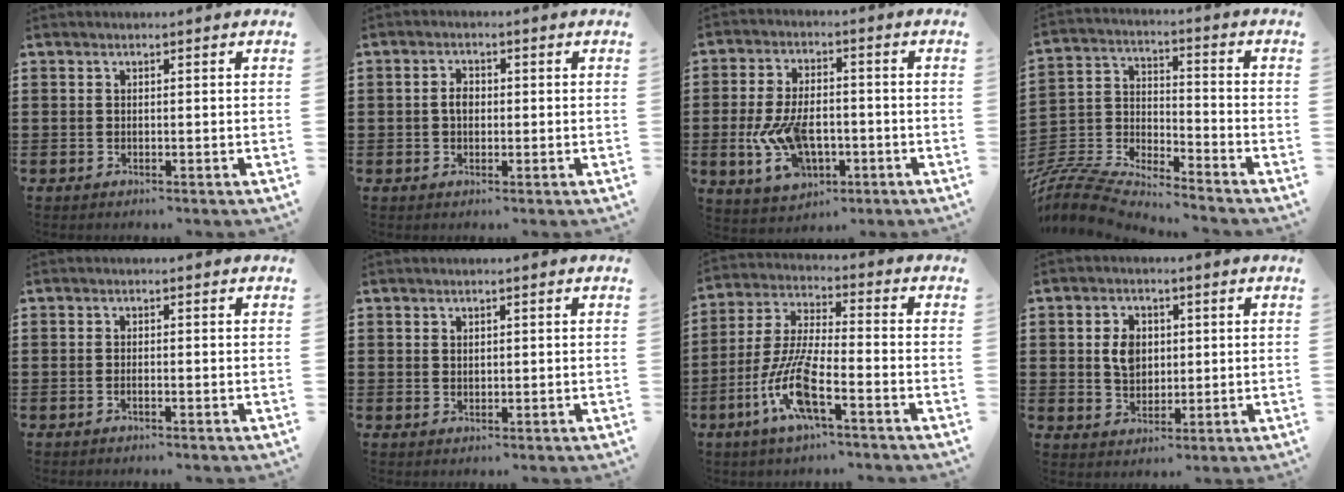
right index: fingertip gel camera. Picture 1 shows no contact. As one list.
[{"total": 2.4, "force": [-0.1, 1.5, 1.8], "torque": [-0.035, 0.006, -0.004]}, {"total": 9.5, "force": [-2.5, 5.4, 7.4], "torque": [-0.172, 0.000, -0.048]}, {"total": 7.0, "force": [-6.8, 1.0, 1.3], "torque": [-0.048, -0.010, -0.143]}, {"total": 0.6, "force": [-0.5, 0.1, 0.4], "torque": [-0.008, -0.002, -0.008]}, {"total": 1.1, "force": [0.8, 0.7, 0.3], "torque": [-0.006, 0.003, 0.016]}, {"total": 10.1, "force": [-4.9, 1.9, 8.6], "torque": [-0.201, -0.013, -0.099]}, {"total": 4.7, "force": [0.6, 3.5, 3.1], "torque": [-0.078, 0.011, 0.007]}]